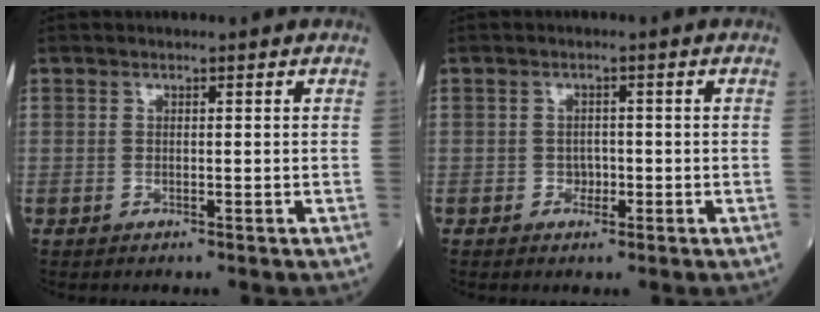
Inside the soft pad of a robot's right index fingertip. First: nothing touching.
{"total": 1.6, "force": [-0.6, 1.3, 0.8], "torque": [-0.007, 0.006, -0.007]}